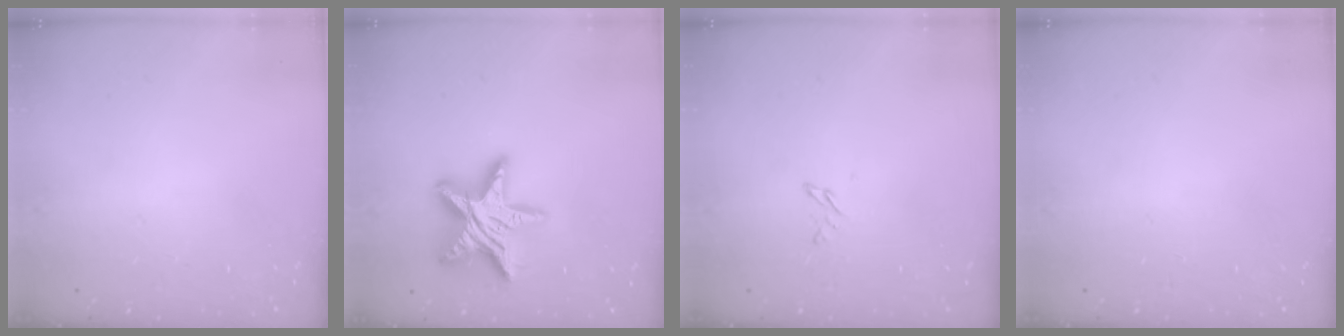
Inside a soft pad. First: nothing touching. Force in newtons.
{"total": 18.7, "press": 18.6, "slide": 1.3}
{"total": 2.6, "press": 2.6, "slide": 0.3}
{"total": 0.0}